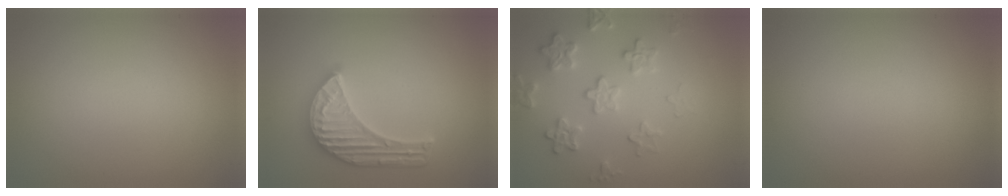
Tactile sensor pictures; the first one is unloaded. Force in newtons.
{"total": 5.7, "press": 4.5, "slide": 3.5}
{"total": 3.9, "press": 3.6, "slide": 1.5}
{"total": 0.0}